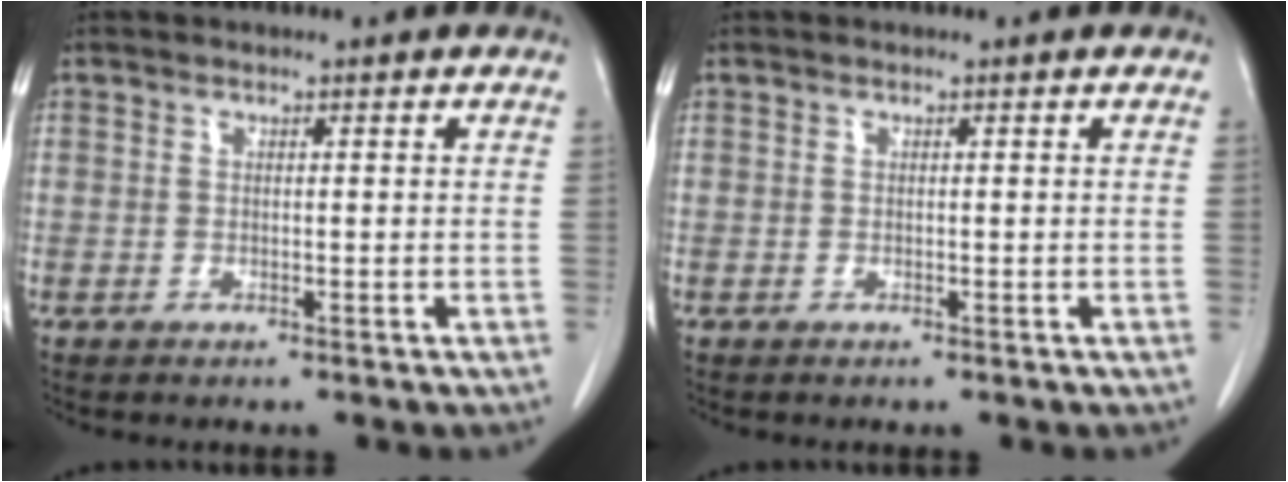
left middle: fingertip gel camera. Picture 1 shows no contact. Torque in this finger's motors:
{"motor_torque": [0.13, -0.12, -0.03, -0.04]}